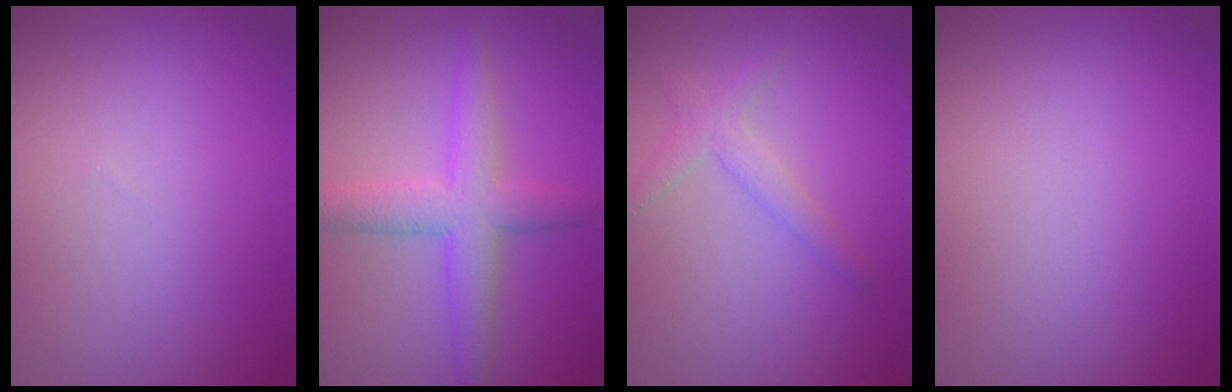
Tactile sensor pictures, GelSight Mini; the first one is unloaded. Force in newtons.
{"total": 4.4, "press": 4.4, "slide": 0.1}
{"total": 2.0, "press": 2.0, "slide": 0.2}
{"total": 0.0}